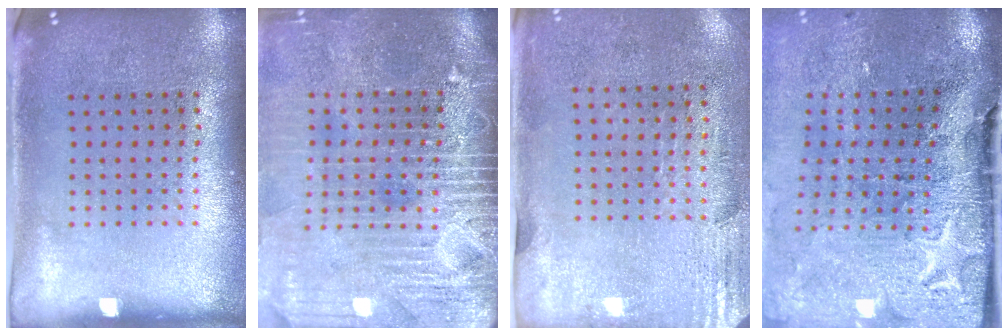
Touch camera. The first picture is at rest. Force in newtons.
{"total": 4.4, "press": 3.7, "slide": 2.3}
{"total": 2.9, "press": 2.4, "slide": 1.5}
{"total": 4.5, "press": 3.5, "slide": 2.7}